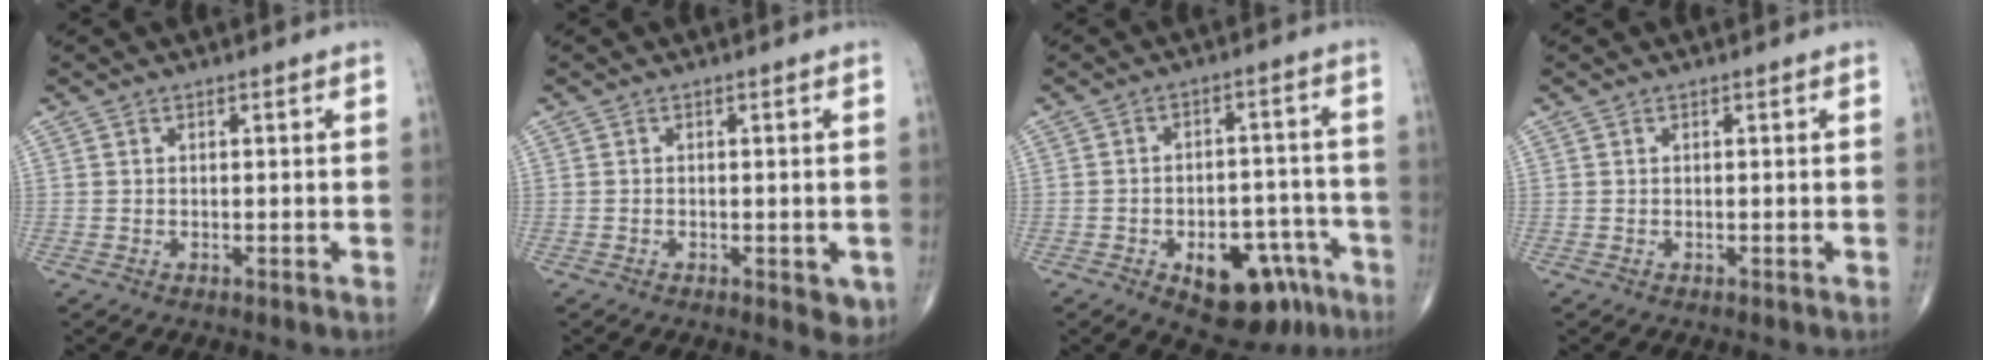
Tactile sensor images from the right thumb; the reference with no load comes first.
{"total": 3.3, "force": [-1.0, 1.6, 2.7], "torque": [-0.018, -0.004, -0.011]}
{"total": 14.1, "force": [-7.3, 7.9, 9.2], "torque": [-0.092, 0.050, -0.092]}
{"total": 0.0}